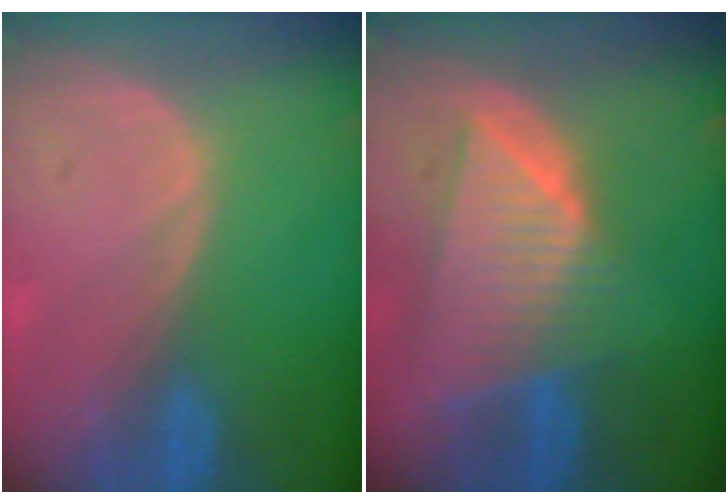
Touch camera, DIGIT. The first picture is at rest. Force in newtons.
{"total": 9.0, "press": 8.1, "slide": 3.9}